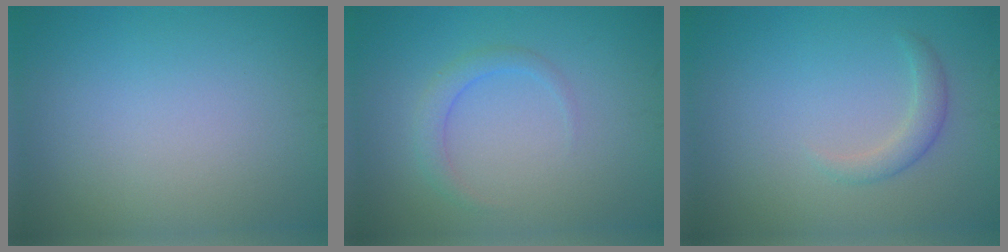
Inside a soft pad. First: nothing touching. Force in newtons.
{"total": 1.7, "press": 1.7, "slide": 0.1}
{"total": 1.6, "press": 1.6, "slide": 0.1}